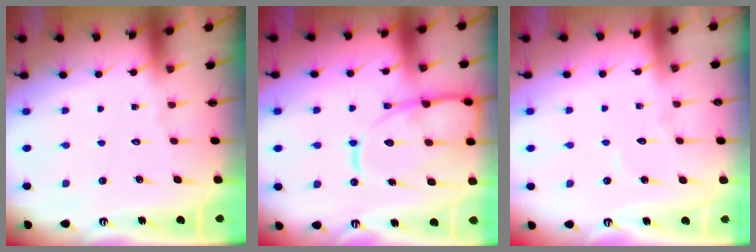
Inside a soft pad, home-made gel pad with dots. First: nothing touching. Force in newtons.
{"total": 17.5, "press": 17.4, "slide": 1.6}
{"total": 3.0, "press": 3.0, "slide": 0.3}